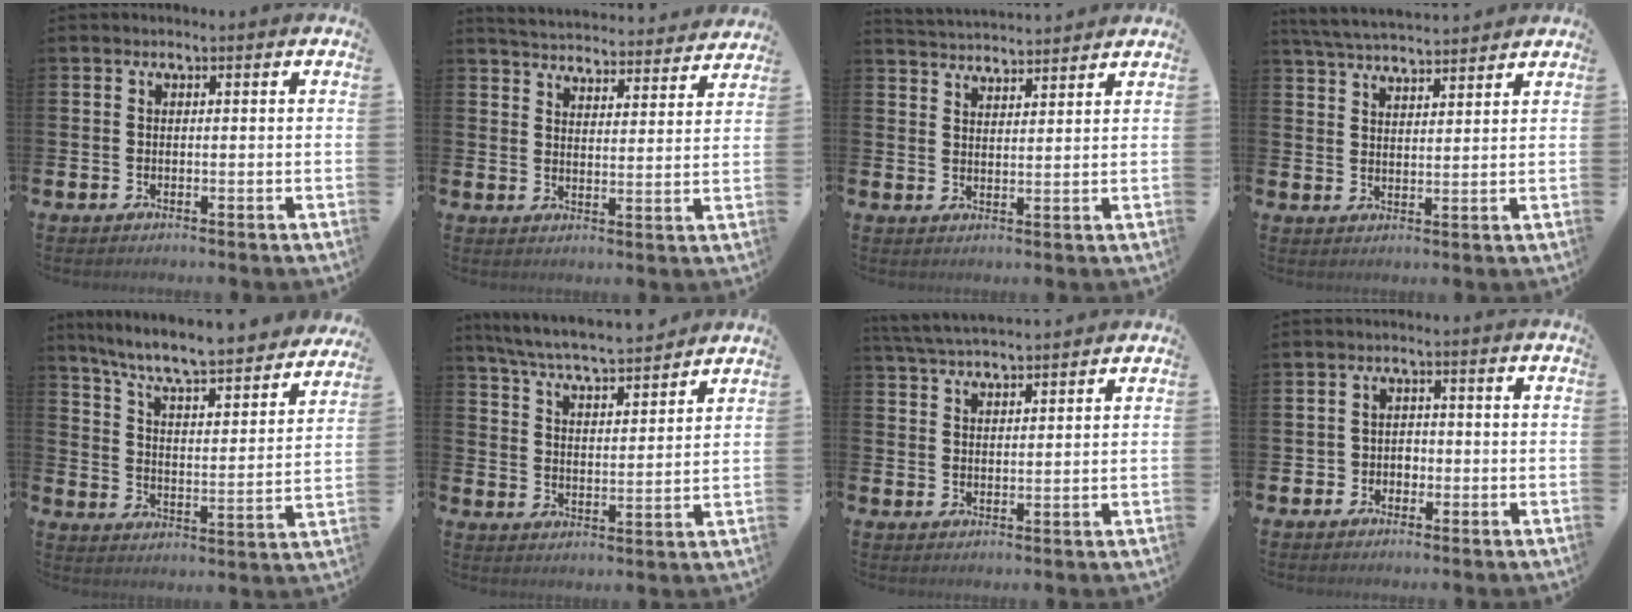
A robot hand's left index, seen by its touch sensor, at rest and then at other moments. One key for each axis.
{"total": 5.0, "fx": 5.0, "fy": 0.5, "fz": -0.1, "tx": -0.013, "ty": -0.043, "tz": 0.085}
{"total": 3.8, "fx": 3.7, "fy": 0.1, "fz": -0.4, "tx": -0.001, "ty": -0.026, "tz": 0.066}
{"total": 5.0, "fx": 4.9, "fy": 0.3, "fz": 0.7, "tx": -0.033, "ty": -0.027, "tz": 0.088}
{"total": 8.2, "fx": 7.6, "fy": 0.5, "fz": 3.2, "tx": -0.087, "ty": -0.065, "tz": 0.123}
{"total": 6.7, "fx": 6.5, "fy": 0.4, "fz": 1.8, "tx": -0.061, "ty": -0.047, "tz": 0.112}
{"total": 4.4, "fx": 4.3, "fy": 0.2, "fz": 0.7, "tx": -0.031, "ty": -0.019, "tz": 0.079}
{"total": 2.2, "fx": -1.1, "fy": 1.9, "fz": 0.3, "tx": -0.007, "ty": 0.003, "tz": -0.027}